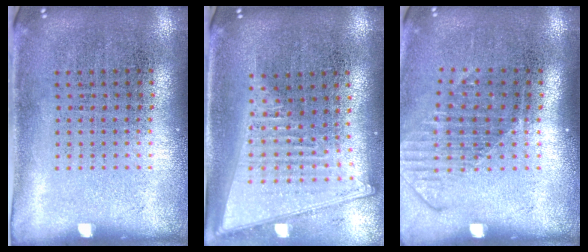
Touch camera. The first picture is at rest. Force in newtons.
{"total": 2.1, "press": 1.8, "slide": 1.2}
{"total": 1.6, "press": 1.2, "slide": 1.0}